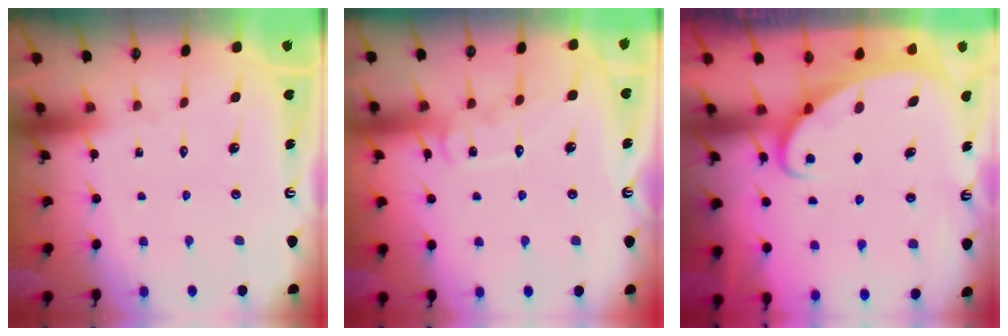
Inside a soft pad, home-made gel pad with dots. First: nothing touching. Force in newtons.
{"total": 10.0, "press": 10.0, "slide": 0.8}
{"total": 2.0, "press": 2.0, "slide": 0.1}